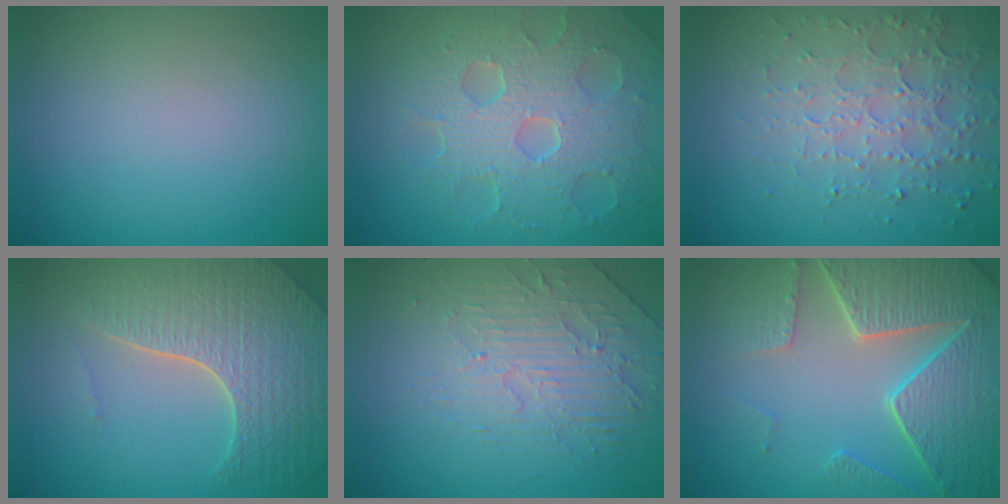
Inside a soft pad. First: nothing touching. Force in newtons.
{"total": 8.5, "press": 5.9, "slide": 6.1}
{"total": 4.0, "press": 4.0, "slide": 0.3}
{"total": 7.6, "press": 5.6, "slide": 5.1}
{"total": 4.5, "press": 3.3, "slide": 3.1}
{"total": 8.1, "press": 6.1, "slide": 5.3}